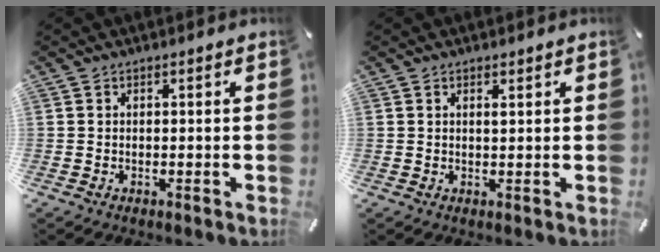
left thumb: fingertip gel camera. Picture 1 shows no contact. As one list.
[{"total": 1.0, "force": [0.5, 0.2, 0.8], "torque": [-0.015, 0.000, 0.008]}]